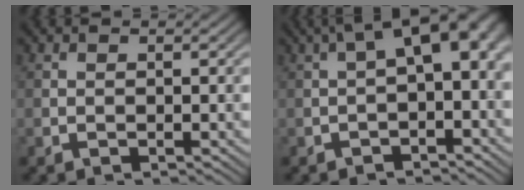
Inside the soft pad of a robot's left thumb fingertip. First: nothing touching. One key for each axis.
{"total": 8.0, "fx": 0.3, "fy": 3.5, "fz": 7.2, "tx": -0.101, "ty": 0.021, "tz": -0.004}